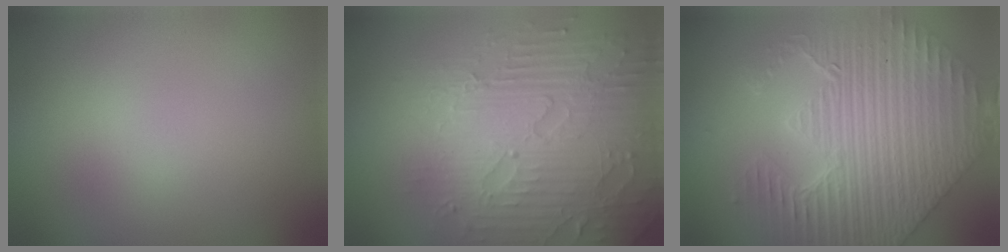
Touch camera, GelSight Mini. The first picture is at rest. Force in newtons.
{"total": 7.0, "press": 5.7, "slide": 4.1}
{"total": 7.0, "press": 5.8, "slide": 3.9}